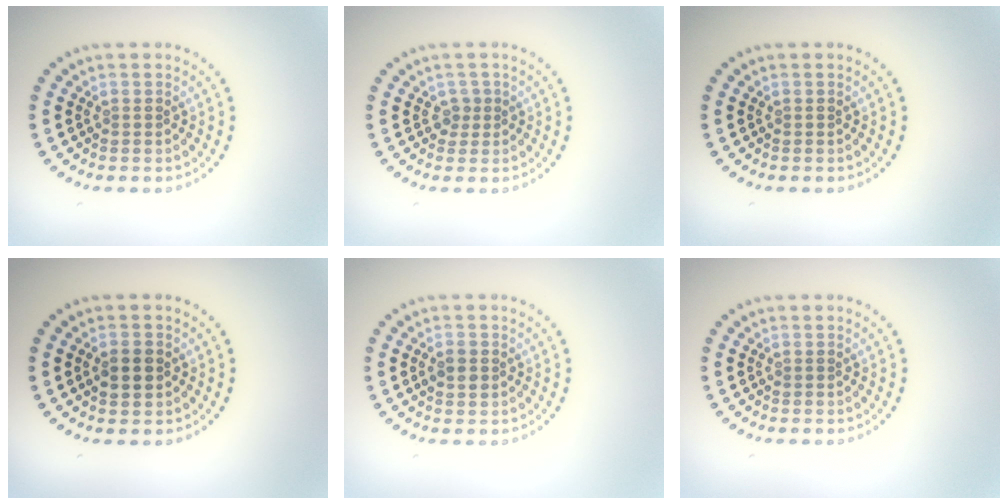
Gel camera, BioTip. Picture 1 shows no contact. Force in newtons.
{"total": 1.2, "press": 0.9, "slide": 0.8}
{"total": 0.0}
{"total": 2.5, "press": 2.5, "slide": 0.2}
{"total": 1.6, "press": 1.6, "slide": 0.1}
{"total": 0.0}